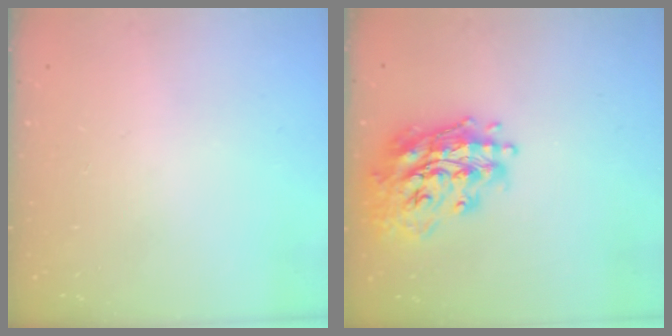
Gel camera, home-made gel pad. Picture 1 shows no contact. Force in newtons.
{"total": 19.9, "press": 19.8, "slide": 2.1}